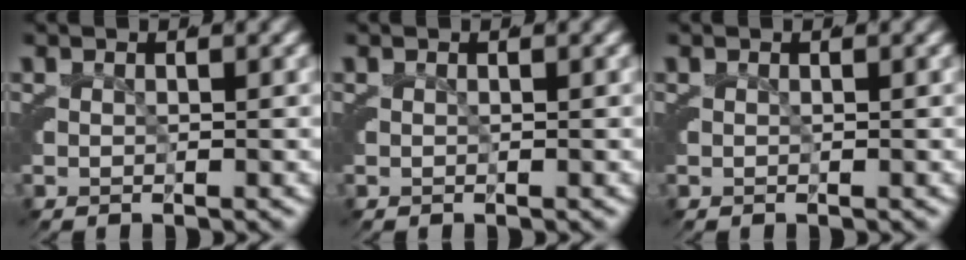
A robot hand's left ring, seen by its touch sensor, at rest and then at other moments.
{"total": 0.0}
{"total": 0.0}